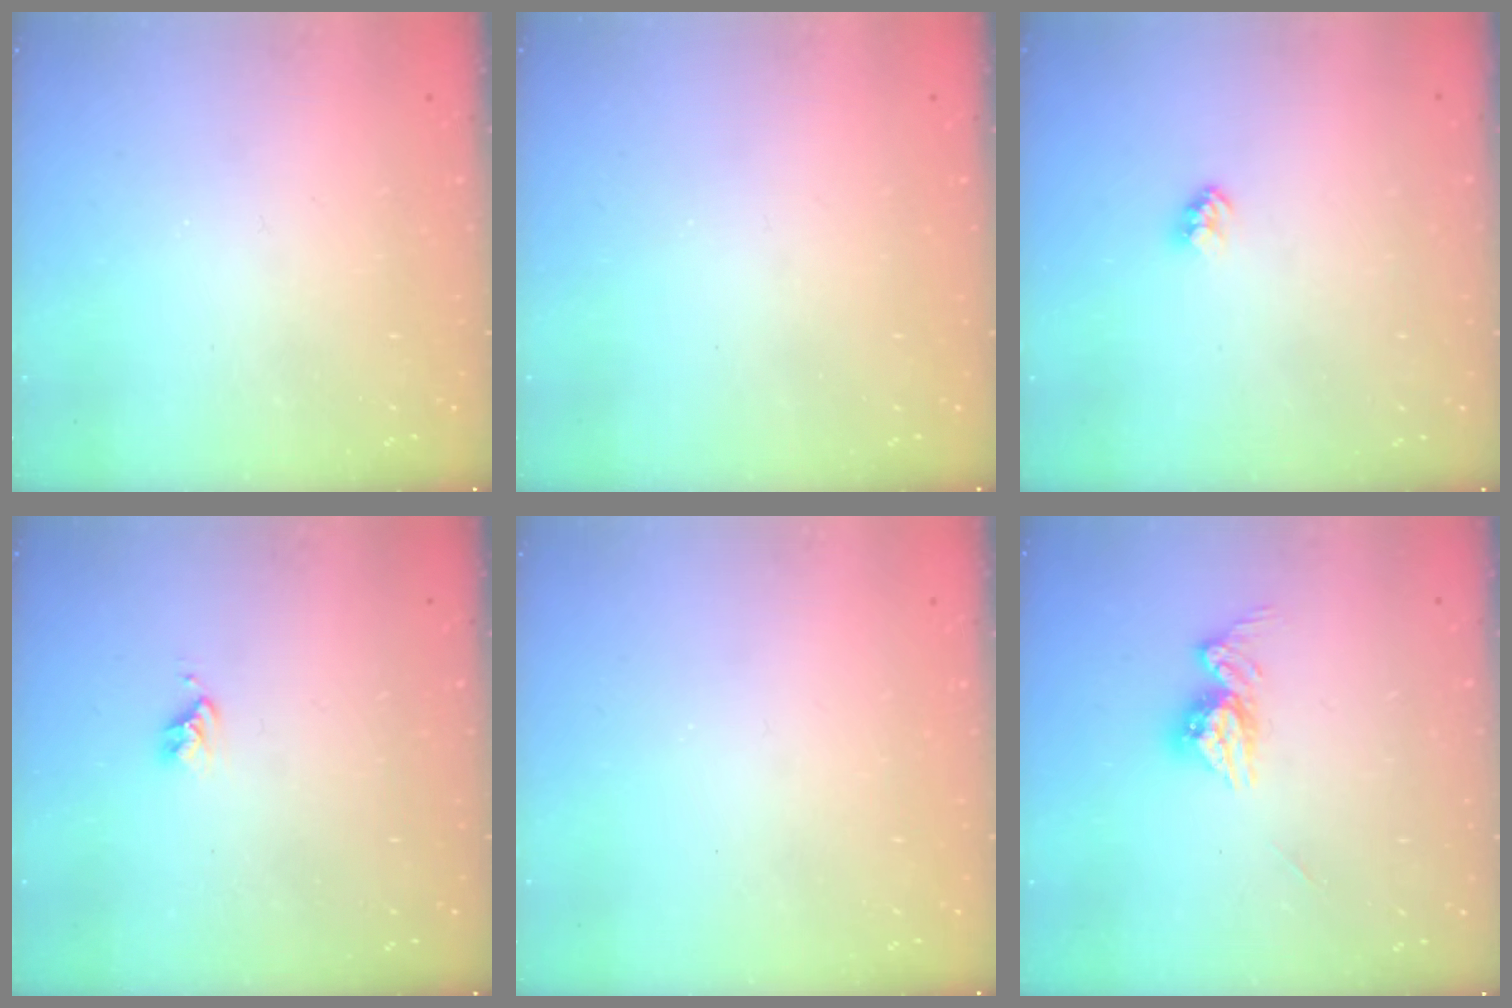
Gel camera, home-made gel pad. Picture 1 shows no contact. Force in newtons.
{"total": 0.0}
{"total": 2.3, "press": 2.3, "slide": 0.1}
{"total": 2.7, "press": 2.6, "slide": 0.4}
{"total": 0.0}
{"total": 9.4, "press": 9.4, "slide": 0.8}